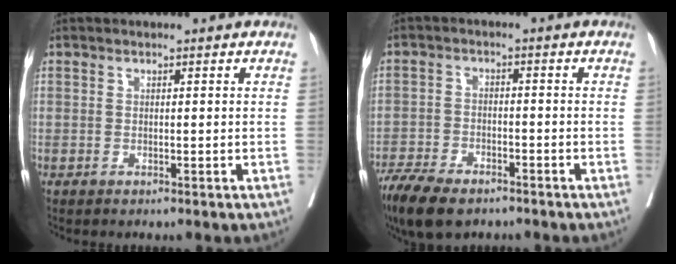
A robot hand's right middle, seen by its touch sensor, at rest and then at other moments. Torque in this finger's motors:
{"motor_torque": [0.11, -0.23, 0.16, 0.09]}